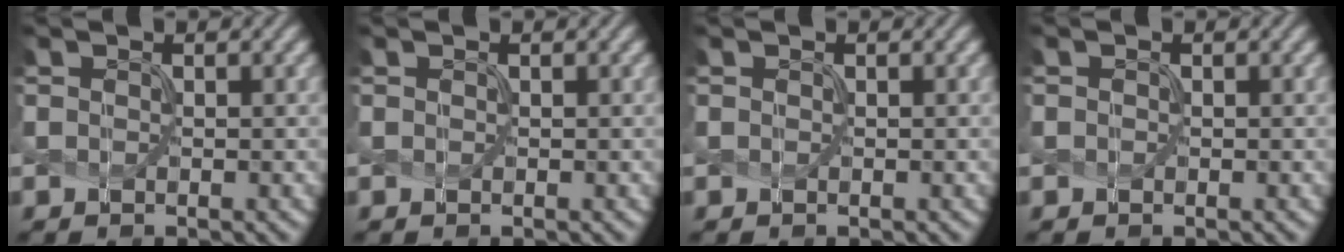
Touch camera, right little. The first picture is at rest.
{"total": 0.0}
{"total": 0.6, "force": [-0.1, -0.2, -0.5], "torque": [0.006, 0.002, 0.006]}
{"total": 0.0}